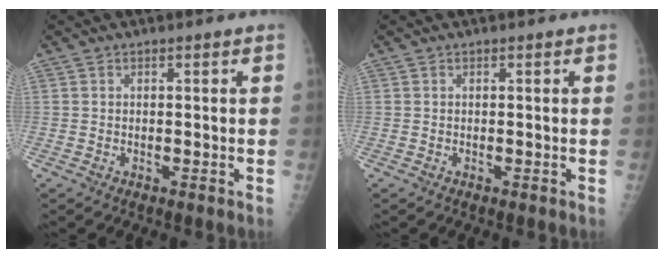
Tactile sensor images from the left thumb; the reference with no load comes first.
{"total": 0.0}